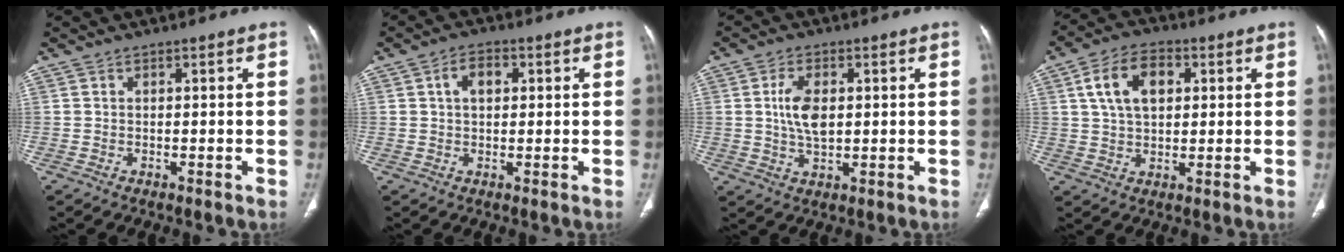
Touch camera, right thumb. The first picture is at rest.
{"total": 4.5, "force": [1.1, 2.9, 3.2], "torque": [-0.049, 0.009, 0.017]}
{"total": 6.6, "force": [0.9, 3.6, 5.5], "torque": [-0.104, -0.003, 0.018]}
{"total": 10.2, "force": [2.9, 6.4, 7.4], "torque": [-0.120, 0.007, 0.048]}